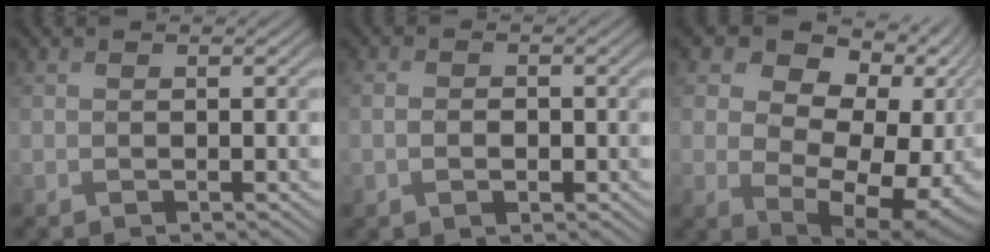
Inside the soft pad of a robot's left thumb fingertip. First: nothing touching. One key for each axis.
{"total": 2.1, "fx": -0.9, "fy": 1.4, "fz": 1.4, "tx": -0.025, "ty": -0.003, "tz": -0.016}
{"total": 15.1, "fx": 1.9, "fy": 10.3, "fz": 10.8, "tx": -0.153, "ty": -0.002, "tz": 0.036}